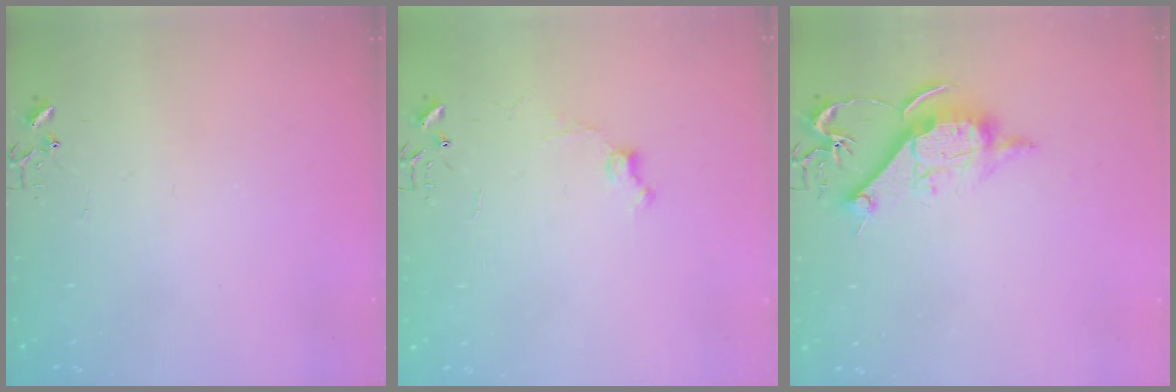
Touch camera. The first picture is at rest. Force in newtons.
{"total": 5.8, "press": 5.7, "slide": 0.7}
{"total": 11.3, "press": 11.3, "slide": 0.5}